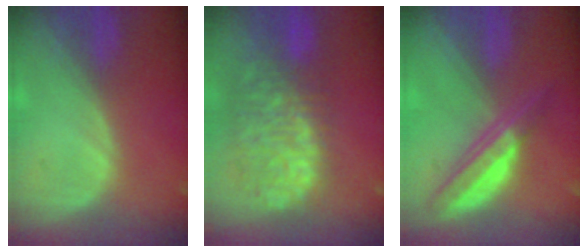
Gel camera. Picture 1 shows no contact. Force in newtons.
{"total": 12.7, "press": 10.5, "slide": 7.1}
{"total": 6.7, "press": 5.7, "slide": 3.6}